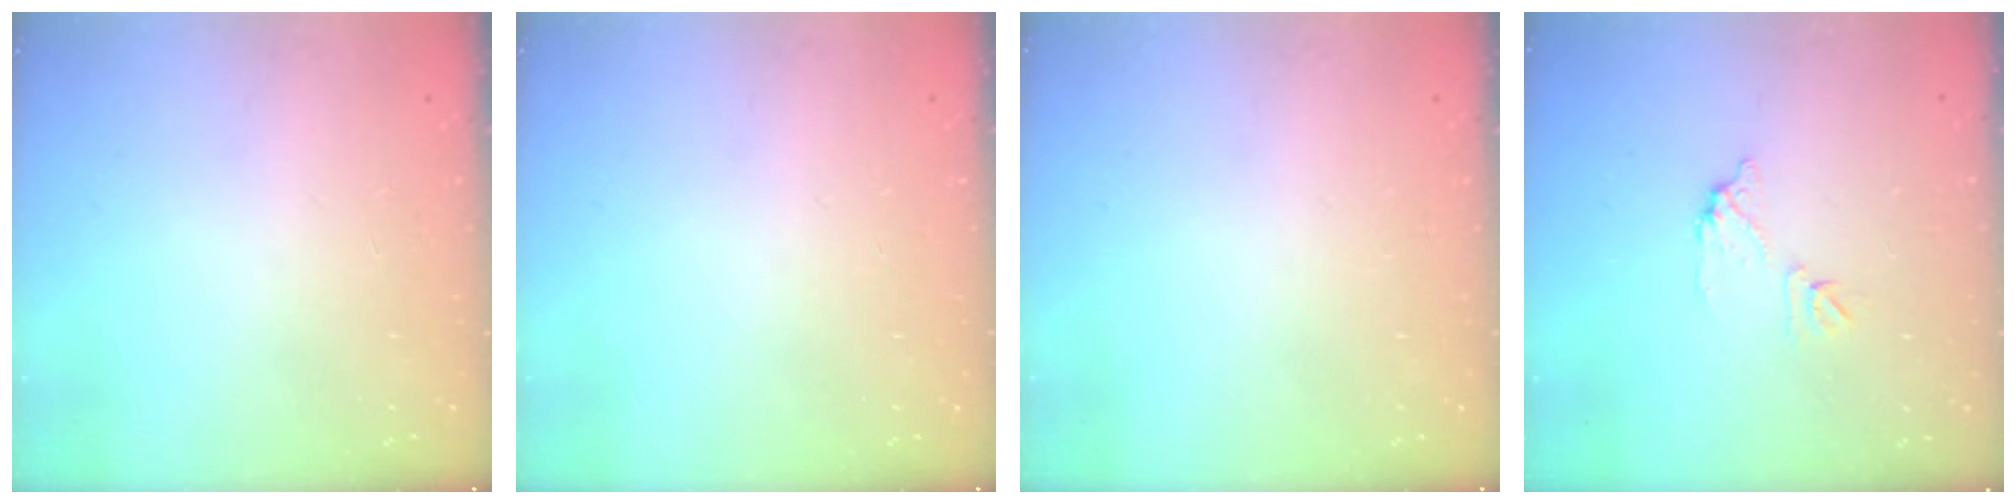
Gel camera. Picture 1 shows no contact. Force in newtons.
{"total": 0.0}
{"total": 0.0}
{"total": 7.4, "press": 7.4, "slide": 0.4}